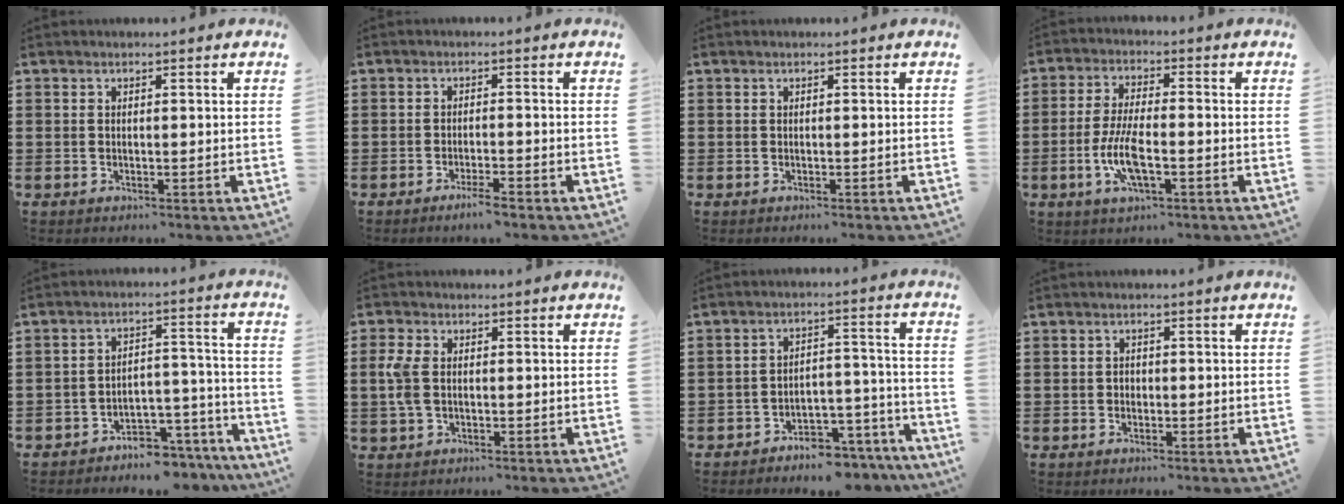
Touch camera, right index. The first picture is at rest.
{"total": 2.4, "force": [-1.9, 0.1, 1.5], "torque": [-0.024, 0.002, -0.034]}
{"total": 0.0}
{"total": 7.4, "force": [-2.3, 2.2, 6.6], "torque": [-0.150, -0.013, -0.048]}
{"total": 5.4, "force": [-5.2, 1.4, 0.8], "torque": [-0.013, 0.018, -0.103]}
{"total": 4.2, "force": [0.0, 2.5, 3.3], "torque": [-0.097, -0.003, -0.009]}
{"total": 5.2, "force": [-5.1, 1.2, 0.7], "torque": [-0.012, 0.018, -0.101]}
{"total": 0.9, "force": [-0.2, 0.8, 0.4], "torque": [-0.010, 0.002, -0.004]}